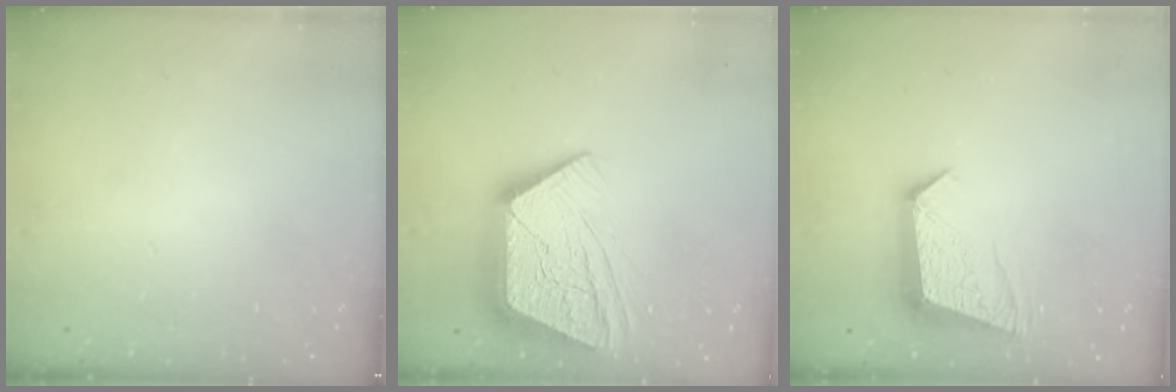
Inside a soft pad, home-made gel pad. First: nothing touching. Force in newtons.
{"total": 19.1, "press": 19.0, "slide": 1.6}
{"total": 10.9, "press": 10.8, "slide": 1.1}